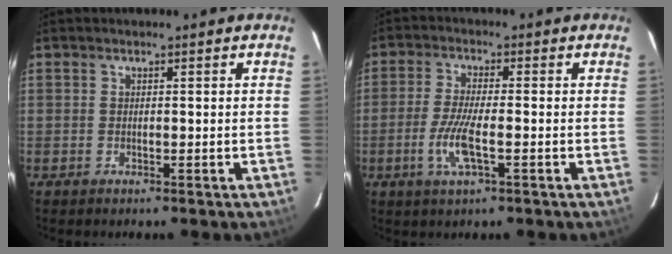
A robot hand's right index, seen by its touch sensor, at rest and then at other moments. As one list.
[{"total": 6.6, "force": [-2.3, 1.1, 6.1], "torque": [-0.130, -0.008, -0.047]}]